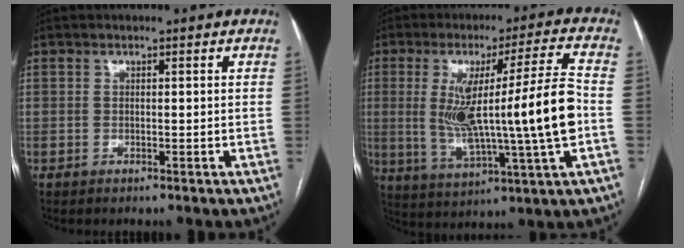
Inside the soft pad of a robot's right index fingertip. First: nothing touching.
{"total": 17.7, "force": [-0.5, 0.0, 17.7], "torque": [-0.318, 0.004, -0.006]}